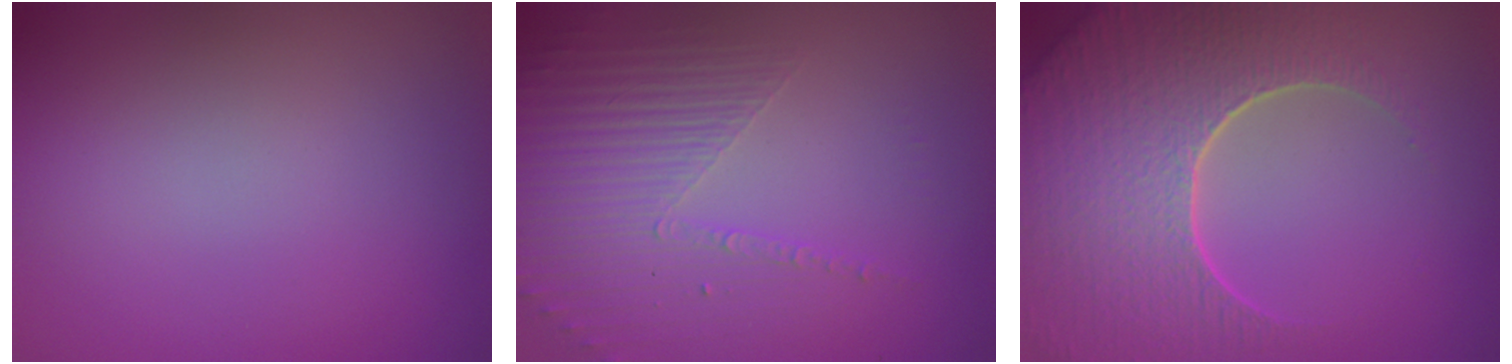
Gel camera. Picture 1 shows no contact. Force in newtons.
{"total": 5.3, "press": 3.3, "slide": 4.2}
{"total": 9.3, "press": 6.6, "slide": 6.5}